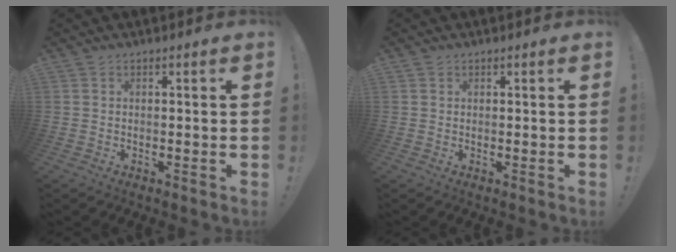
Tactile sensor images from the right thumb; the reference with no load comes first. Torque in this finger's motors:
{"motor_torque": [-0.31, 0.01, -0.40, 0.24, -0.09]}